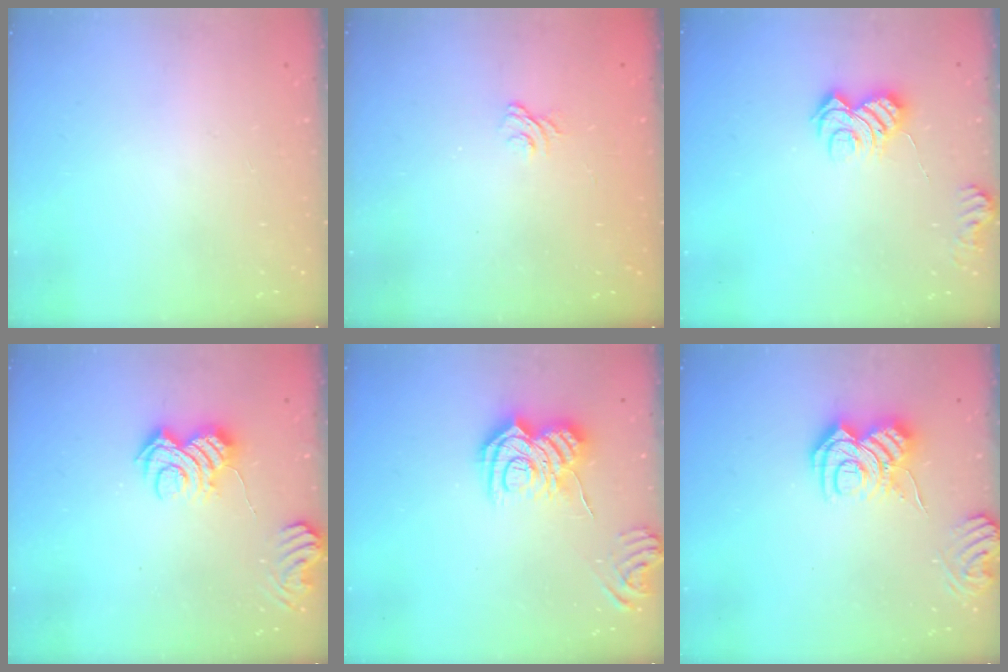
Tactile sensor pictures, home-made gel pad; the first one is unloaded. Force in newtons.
{"total": 3.9, "press": 3.6, "slide": 1.3}
{"total": 7.8, "press": 7.7, "slide": 0.9}
{"total": 6.9, "press": 6.9, "slide": 0.5}
{"total": 13.1, "press": 13.1, "slide": 1.0}
{"total": 9.5, "press": 9.5, "slide": 1.0}